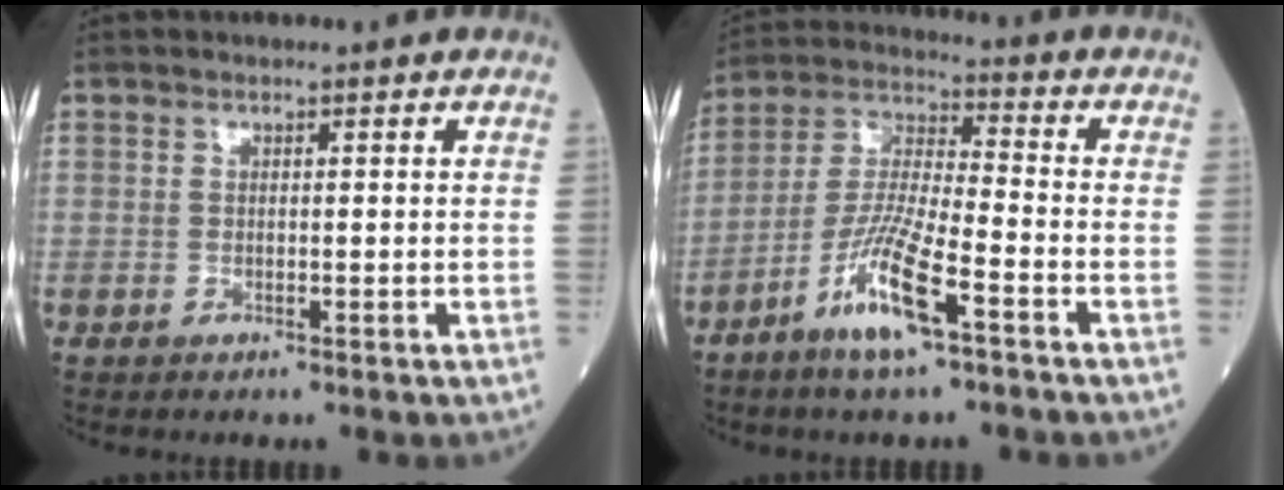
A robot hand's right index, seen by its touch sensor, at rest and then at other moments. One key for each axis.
{"total": 11.3, "fx": -6.0, "fy": 1.1, "fz": 9.5, "tx": -0.196, "ty": -0.010, "tz": -0.118}